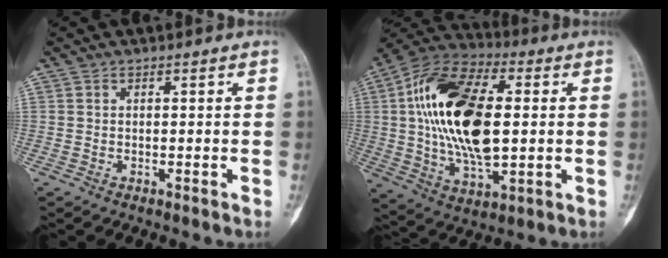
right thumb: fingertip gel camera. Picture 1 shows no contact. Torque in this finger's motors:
{"motor_torque": [0.30, 3.81, 2.52, 0.25, 0.69]}